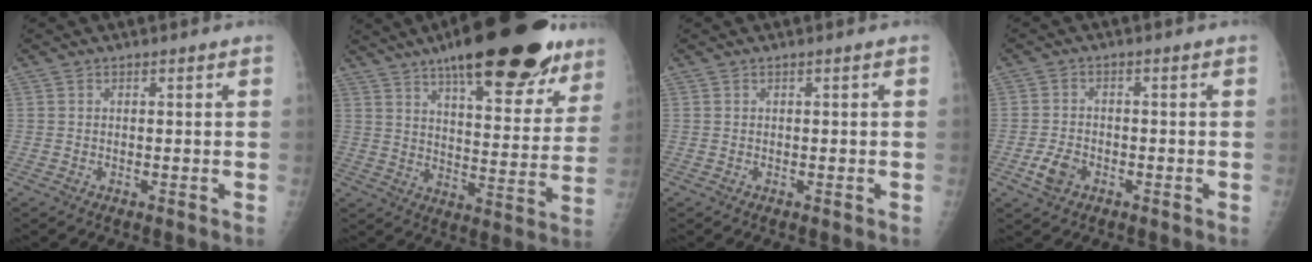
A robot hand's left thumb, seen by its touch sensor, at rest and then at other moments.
{"total": 28.3, "force": [19.0, 9.2, 18.9], "torque": [-0.242, -0.052, 0.267]}
{"total": 0.0}
{"total": 4.1, "force": [-1.9, 2.9, 2.2], "torque": [-0.041, 0.008, -0.036]}